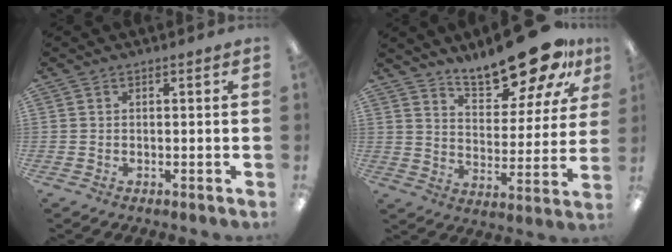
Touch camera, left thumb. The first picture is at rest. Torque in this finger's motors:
{"motor_torque": [0.15, 0.34, 1.42, -1.35, 0.29]}